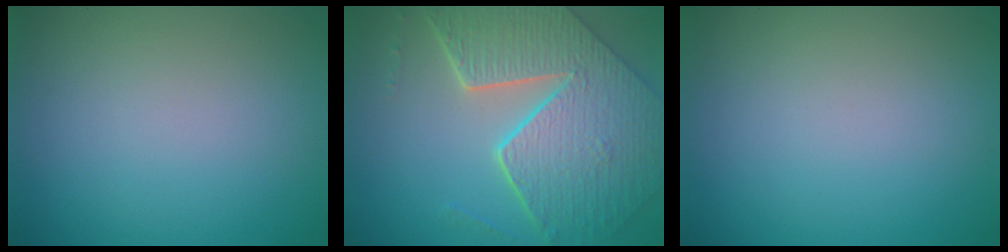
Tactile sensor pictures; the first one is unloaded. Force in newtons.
{"total": 9.1, "press": 6.5, "slide": 6.3}
{"total": 0.0}